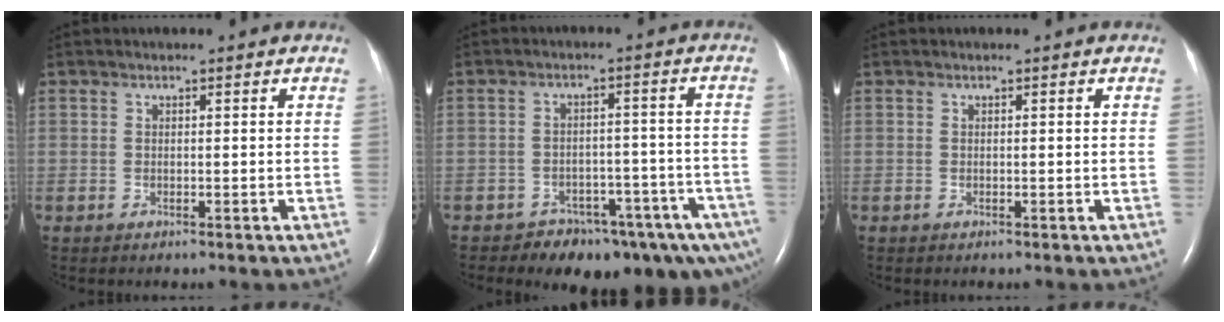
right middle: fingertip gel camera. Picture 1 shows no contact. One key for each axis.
{"total": 11.8, "fx": -8.7, "fy": 4.7, "fz": 6.5, "tx": -0.043, "ty": 0.027, "tz": -0.116}
{"total": 0.0}